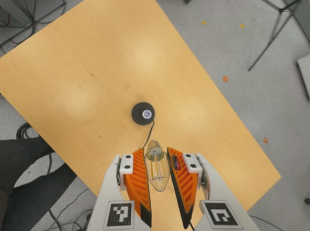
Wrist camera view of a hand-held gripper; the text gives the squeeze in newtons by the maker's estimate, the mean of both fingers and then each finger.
{"total": 11.3, "left": 10.9, "right": 11.6}